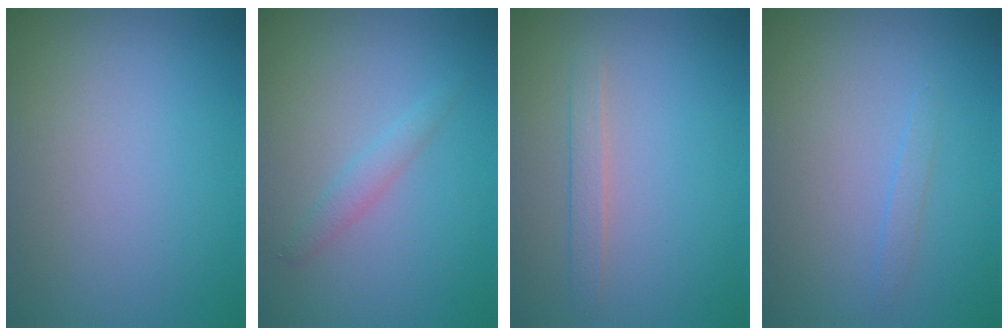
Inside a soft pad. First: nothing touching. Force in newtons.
{"total": 1.5, "press": 1.5, "slide": 0.1}
{"total": 1.4, "press": 1.4, "slide": 0.1}
{"total": 0.8, "press": 0.8, "slide": 0.1}